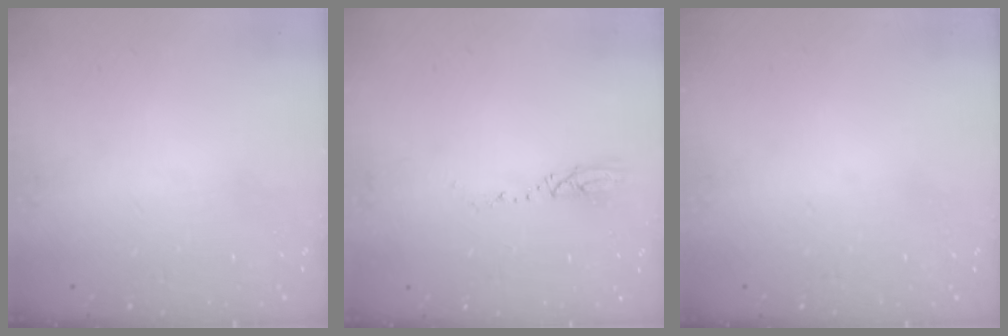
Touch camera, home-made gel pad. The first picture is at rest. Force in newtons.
{"total": 2.9, "press": 2.9, "slide": 0.4}
{"total": 0.0}